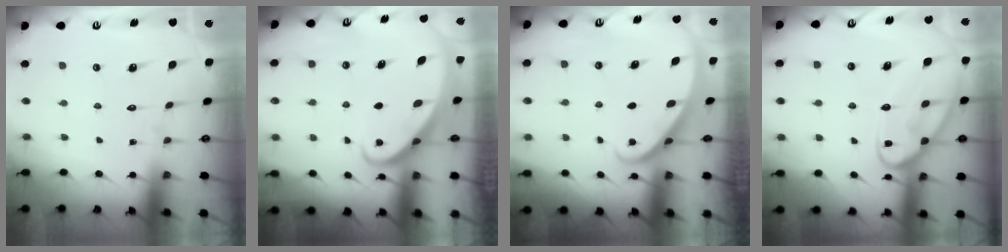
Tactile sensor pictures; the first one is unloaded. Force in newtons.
{"total": 2.6, "press": 2.6, "slide": 0.3}
{"total": 2.2, "press": 2.2, "slide": 0.1}
{"total": 11.9, "press": 11.9, "slide": 1.0}